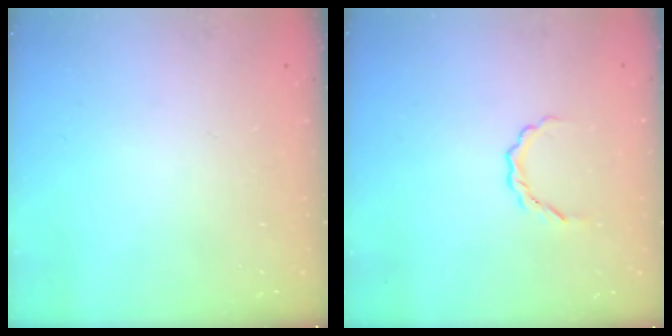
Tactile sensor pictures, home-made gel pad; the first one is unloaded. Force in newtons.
{"total": 2.8, "press": 2.7, "slide": 0.8}